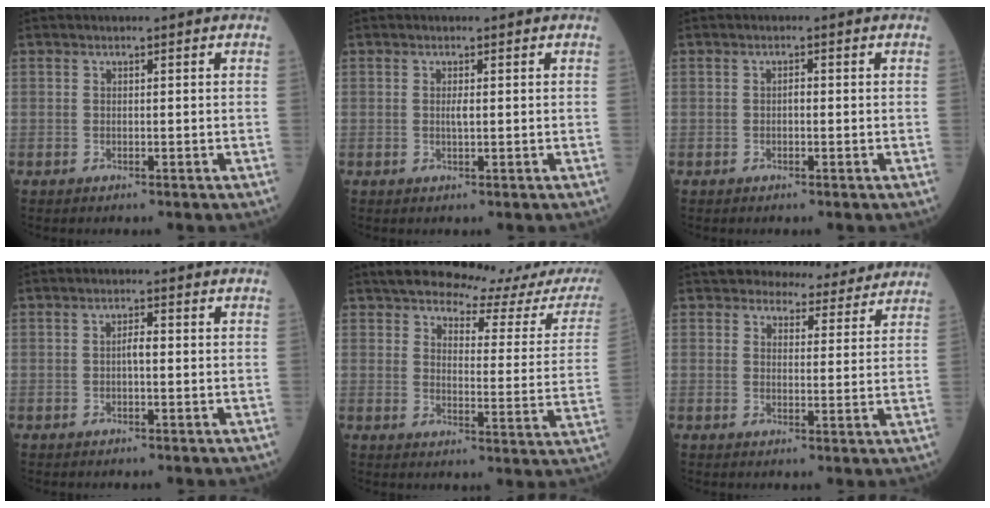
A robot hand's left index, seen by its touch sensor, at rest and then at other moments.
{"total": 1.0, "force": [0.2, 0.1, 1.0], "torque": [-0.023, 0.000, 0.003]}
{"total": 0.7, "force": [-0.1, 0.3, 0.6], "torque": [-0.009, 0.003, -0.003]}
{"total": 1.6, "force": [-0.1, 0.4, 1.5], "torque": [-0.026, 0.005, -0.003]}
{"total": 15.5, "force": [14.5, 1.4, 5.3], "torque": [-0.057, -0.058, 0.162]}
{"total": 9.5, "force": [9.0, 2.8, 1.6], "torque": [-0.003, 0.002, 0.098]}